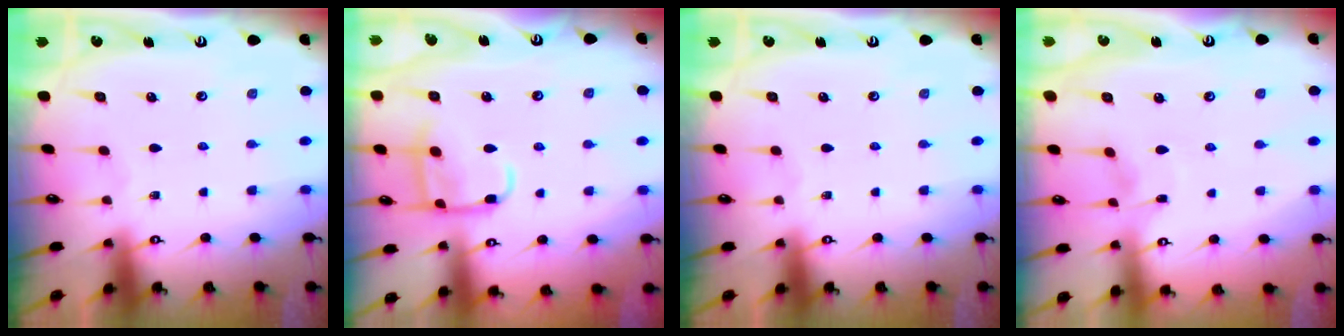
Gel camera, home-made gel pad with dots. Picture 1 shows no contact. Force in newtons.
{"total": 9.9, "press": 9.9, "slide": 0.4}
{"total": 0.0}
{"total": 2.4, "press": 2.4, "slide": 0.3}